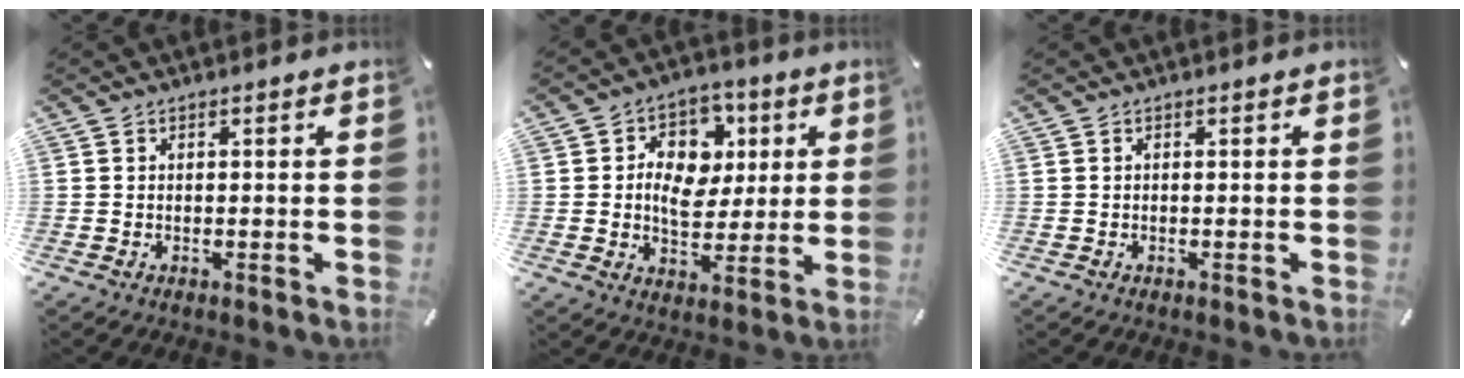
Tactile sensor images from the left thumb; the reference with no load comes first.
{"total": 11.0, "force": [1.3, 9.0, 6.1], "torque": [-0.085, 0.008, 0.026]}
{"total": 0.0}